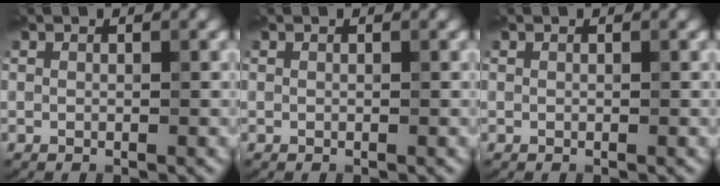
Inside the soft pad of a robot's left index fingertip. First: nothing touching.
{"total": 0.0}
{"total": 0.0}